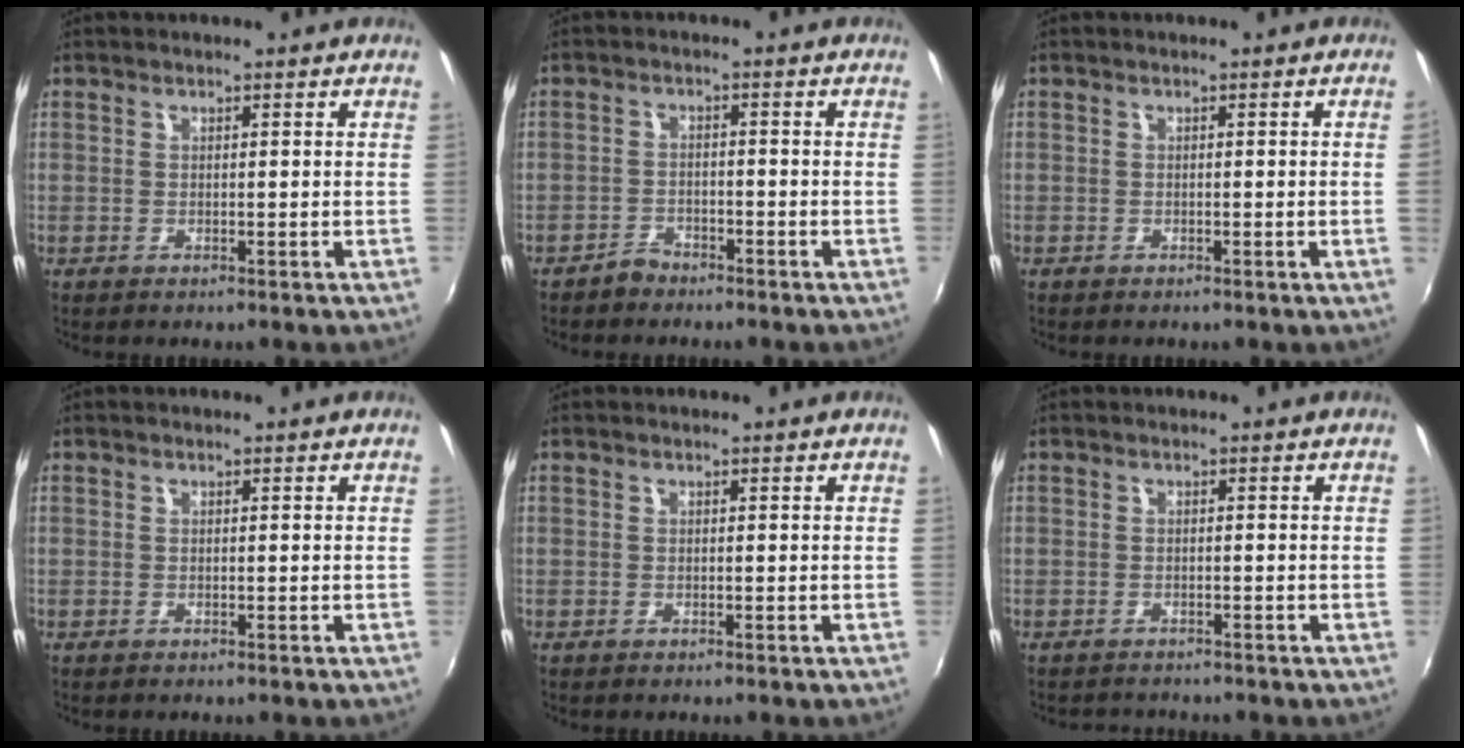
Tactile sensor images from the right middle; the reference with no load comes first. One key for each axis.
{"total": 2.6, "fx": -2.4, "fy": 1.1, "fz": 0.3, "tx": -0.012, "ty": 0.004, "tz": -0.043}
{"total": 0.6, "fx": -0.2, "fy": -0.3, "fz": 0.5, "tx": -0.007, "ty": -0.001, "tz": -0.005}
{"total": 0.0}
{"total": 0.0}
{"total": 1.9, "fx": -1.8, "fy": 0.5, "fz": 0.1, "tx": -0.008, "ty": -0.005, "tz": -0.029}